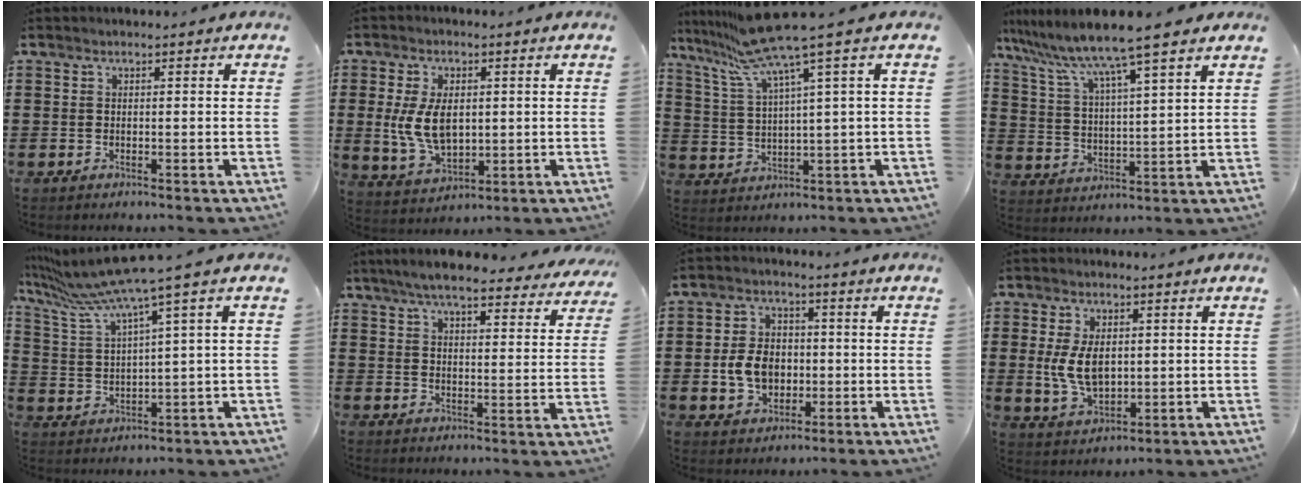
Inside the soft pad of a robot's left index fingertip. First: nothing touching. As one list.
[{"total": 8.1, "force": [0.8, 5.0, 6.4], "torque": [-0.152, 0.001, 0.006]}, {"total": 9.2, "force": [6.4, -0.4, 6.7], "torque": [-0.167, -0.037, 0.106]}, {"total": 8.0, "force": [6.8, -0.7, 4.1], "torque": [-0.108, -0.041, 0.108]}, {"total": 6.9, "force": [5.1, -0.7, 4.6], "torque": [-0.120, -0.041, 0.083]}, {"total": 6.9, "force": [6.4, 0.6, 2.7], "torque": [-0.076, -0.021, 0.113]}, {"total": 6.8, "force": [-0.9, 5.3, 4.2], "torque": [-0.092, 0.000, -0.025]}, {"total": 7.2, "force": [0.7, 4.4, 5.6], "torque": [-0.126, 0.003, 0.007]}]